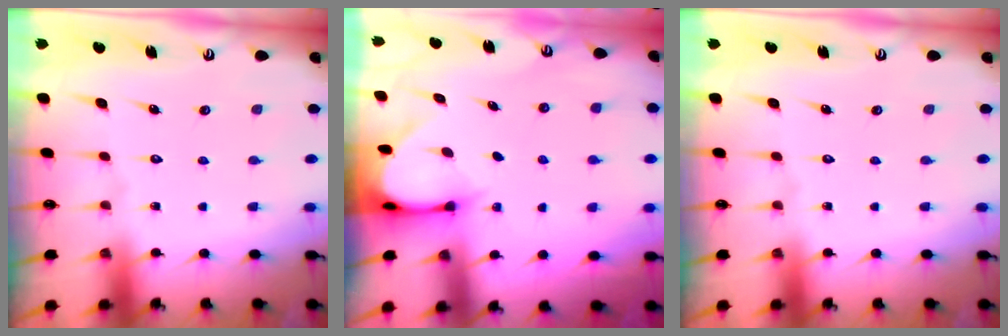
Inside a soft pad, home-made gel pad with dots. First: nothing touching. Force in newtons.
{"total": 2.8, "press": 2.8, "slide": 0.3}
{"total": 0.0}